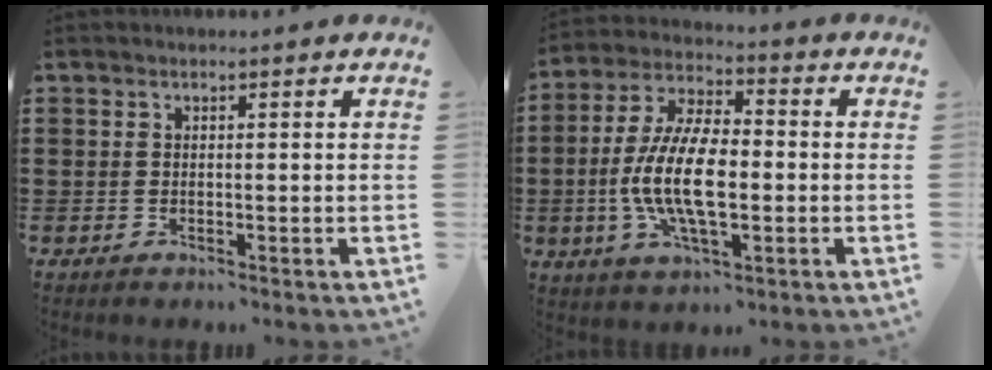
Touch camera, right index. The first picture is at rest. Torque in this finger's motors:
{"motor_torque": [2.14, 0.00, 1.06, 0.21]}